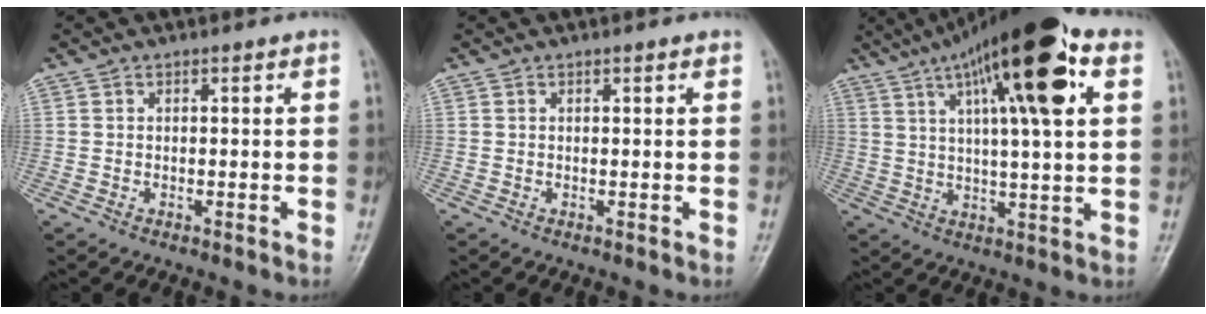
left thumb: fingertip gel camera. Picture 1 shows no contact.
{"total": 0.6, "force": [0.4, 0.1, 0.4], "torque": [-0.006, 0.000, 0.003]}
{"total": 20.6, "force": [8.5, 4.9, 18.0], "torque": [-0.287, 0.009, 0.133]}